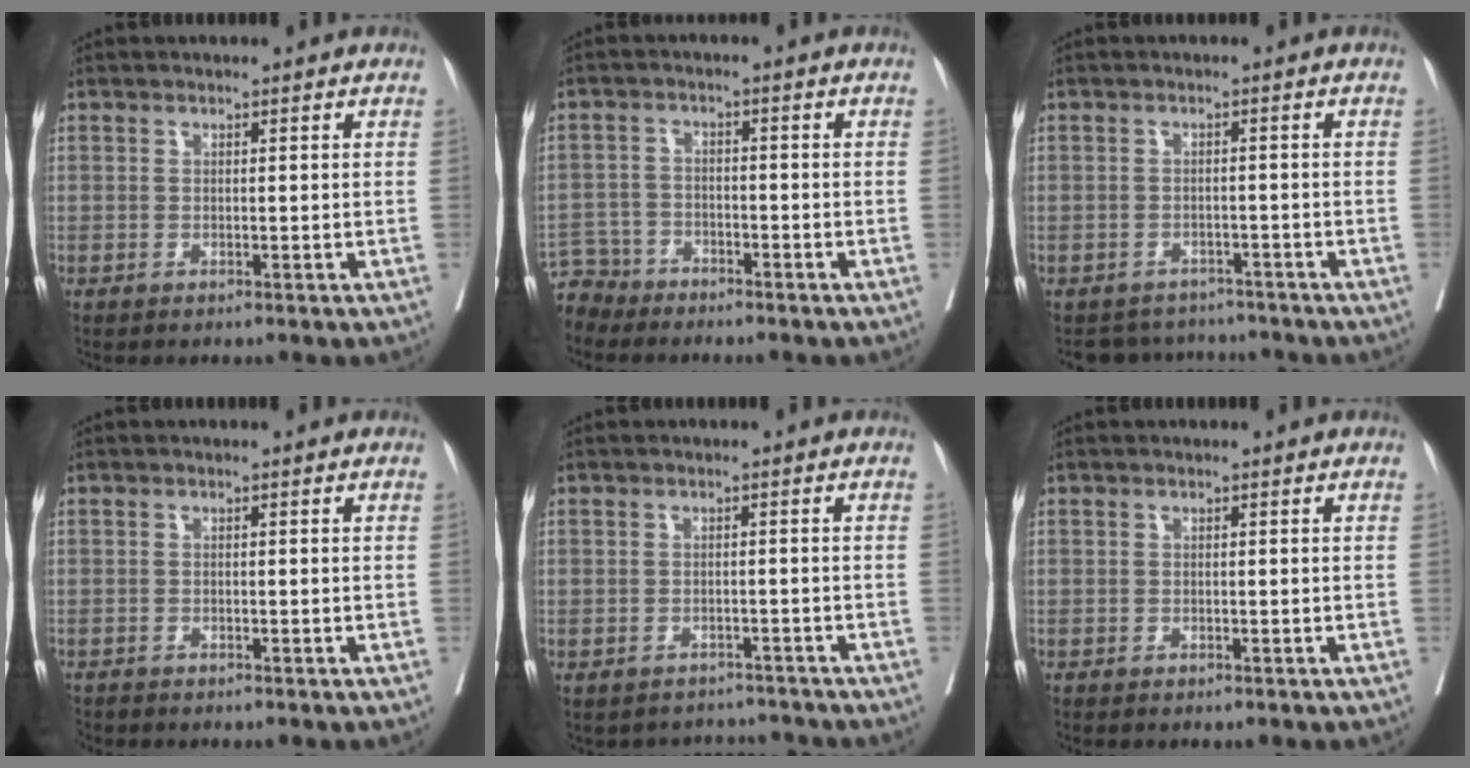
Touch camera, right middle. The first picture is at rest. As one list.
[{"total": 5.0, "force": [-4.5, 1.8, -1.1], "torque": [0.020, -0.002, -0.088]}, {"total": 4.9, "force": [-4.6, 1.6, -0.6], "torque": [0.013, 0.012, -0.063]}, {"total": 1.1, "force": [-1.1, 0.2, 0.0], "torque": [-0.005, -0.005, -0.023]}, {"total": 4.0, "force": [-3.6, 1.2, -1.2], "torque": [0.018, 0.016, -0.048]}, {"total": 0.0}]